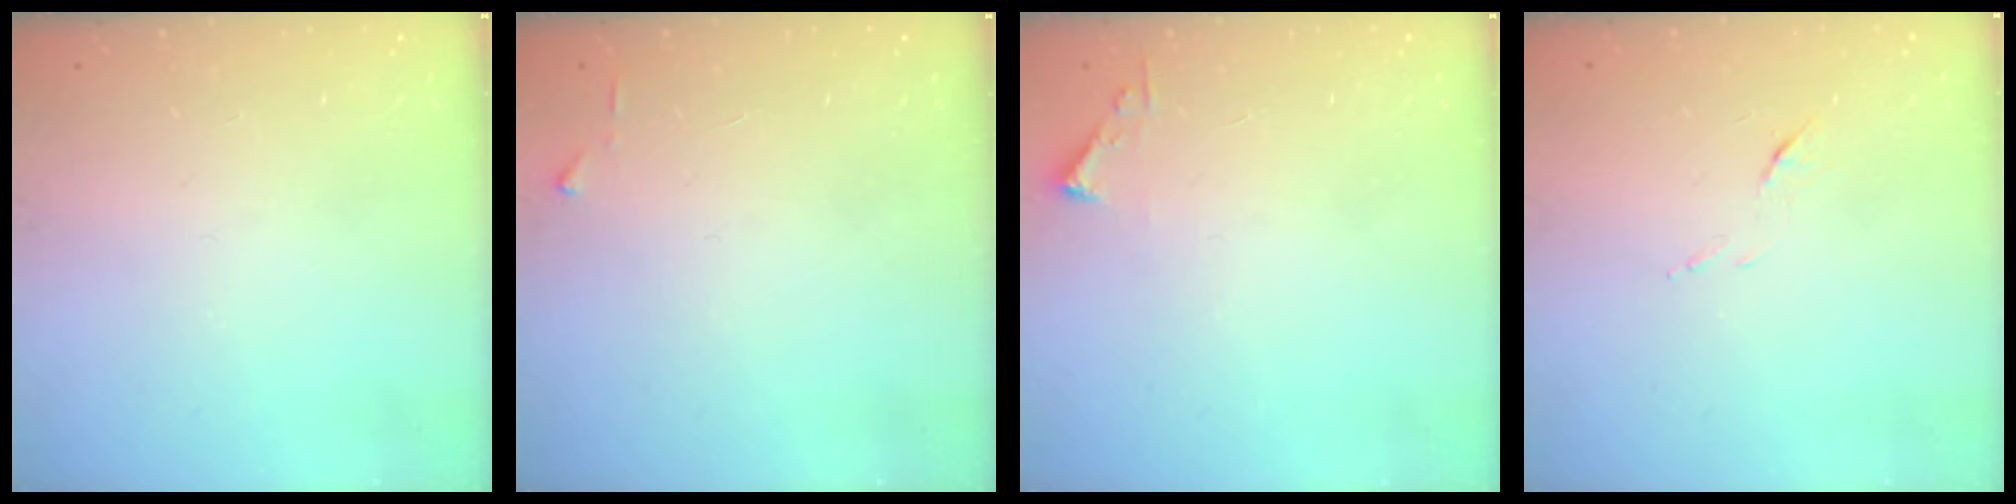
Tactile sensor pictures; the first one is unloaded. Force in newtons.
{"total": 3.0, "press": 2.9, "slide": 0.4}
{"total": 2.4, "press": 2.4, "slide": 0.3}
{"total": 5.5, "press": 5.5, "slide": 0.5}